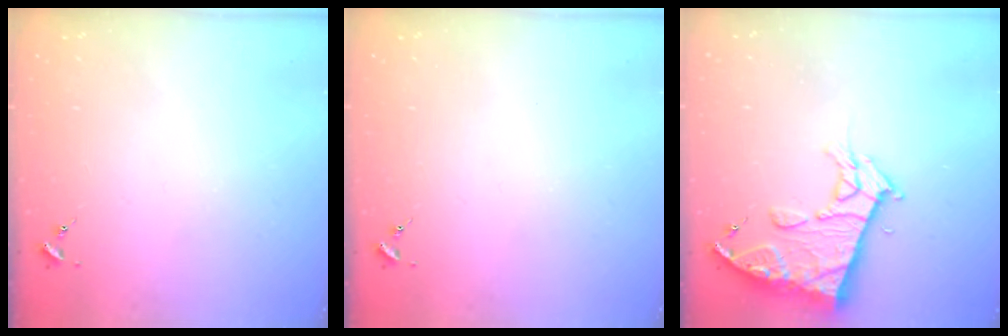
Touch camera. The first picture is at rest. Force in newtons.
{"total": 0.0}
{"total": 14.1, "press": 14.0, "slide": 1.5}